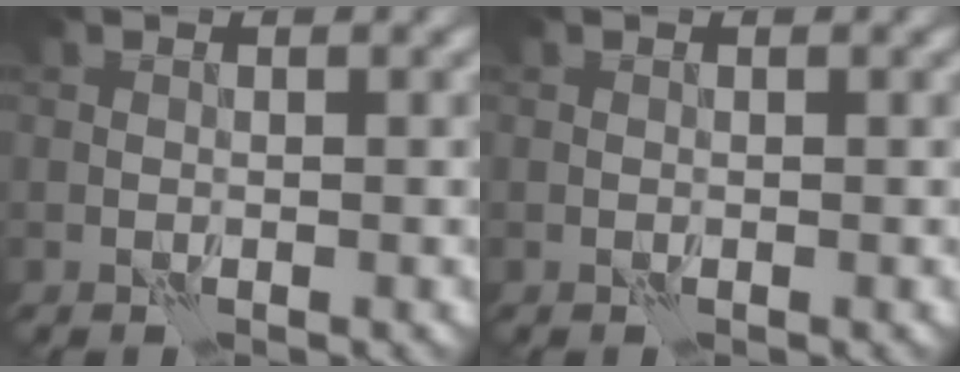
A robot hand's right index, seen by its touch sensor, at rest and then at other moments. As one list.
[{"total": 0.0}]